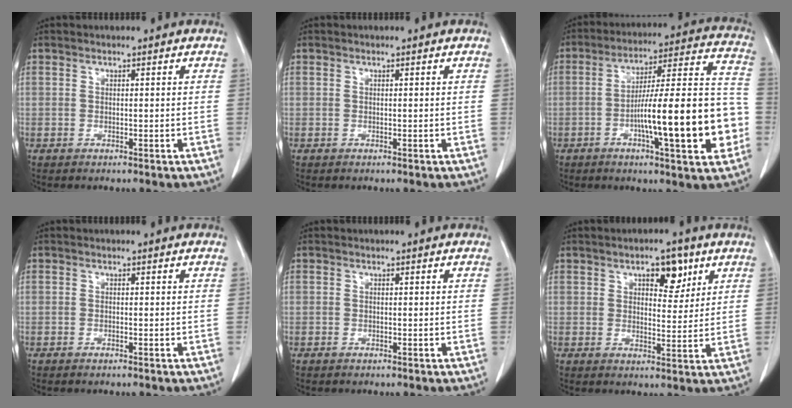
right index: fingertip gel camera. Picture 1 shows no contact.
{"total": 0.0}
{"total": 20.3, "force": [-5.0, 2.8, 19.5], "torque": [-0.253, 0.029, -0.068]}
{"total": 0.0}
{"total": 0.0}
{"total": 5.8, "force": [3.2, 2.6, 4.2], "torque": [-0.056, 0.003, 0.045]}